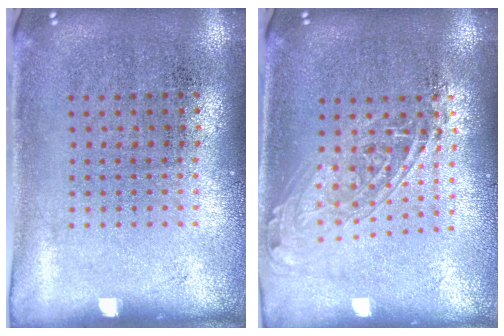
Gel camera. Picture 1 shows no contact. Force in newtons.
{"total": 1.6, "press": 1.3, "slide": 0.9}